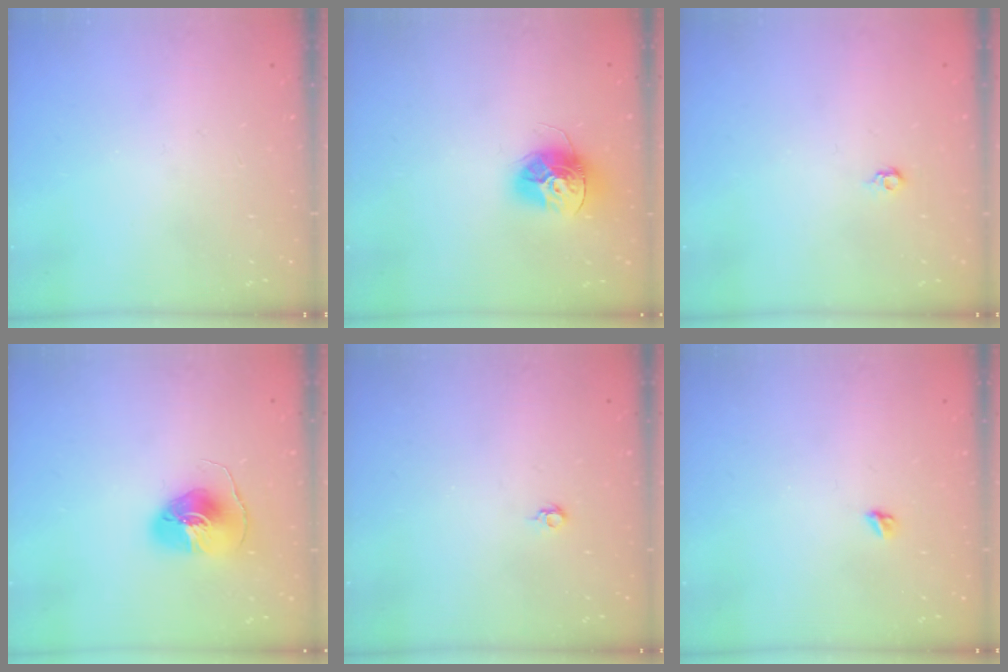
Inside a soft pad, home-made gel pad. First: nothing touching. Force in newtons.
{"total": 13.1, "press": 13.1, "slide": 0.7}
{"total": 4.0, "press": 3.9, "slide": 0.7}
{"total": 9.6, "press": 9.6, "slide": 0.8}
{"total": 3.7, "press": 3.6, "slide": 0.8}
{"total": 3.9, "press": 3.8, "slide": 0.5}